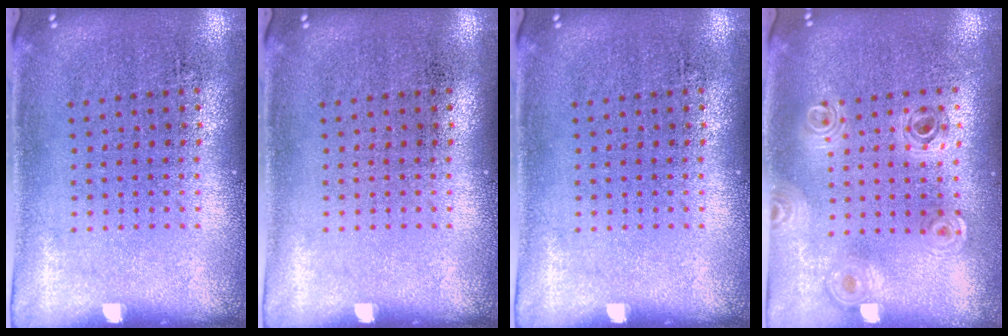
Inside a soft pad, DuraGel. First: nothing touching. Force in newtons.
{"total": 0.0}
{"total": 0.0}
{"total": 0.8, "press": 0.8, "slide": 0.1}